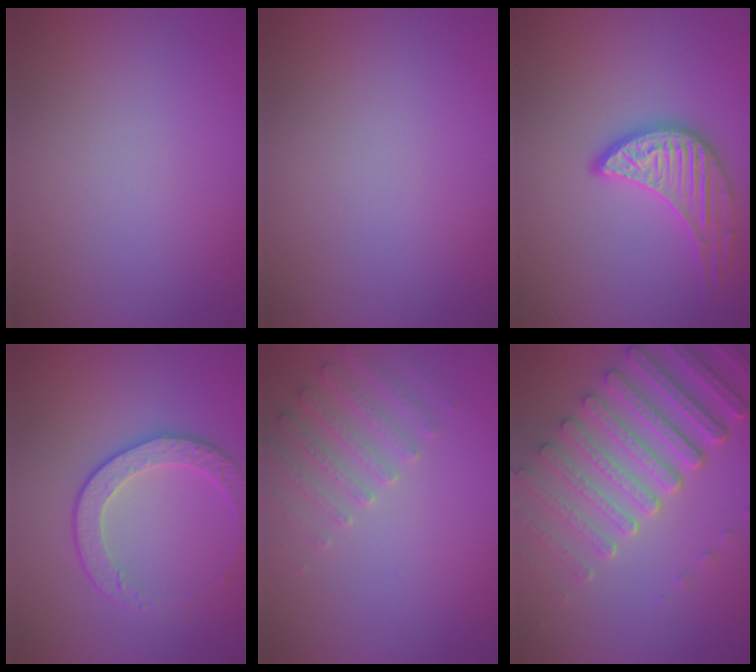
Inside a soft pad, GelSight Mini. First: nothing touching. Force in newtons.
{"total": 0.0}
{"total": 3.3, "press": 3.1, "slide": 1.2}
{"total": 2.8, "press": 2.4, "slide": 1.4}
{"total": 2.6, "press": 2.6, "slide": 0.6}
{"total": 7.3, "press": 5.6, "slide": 4.8}